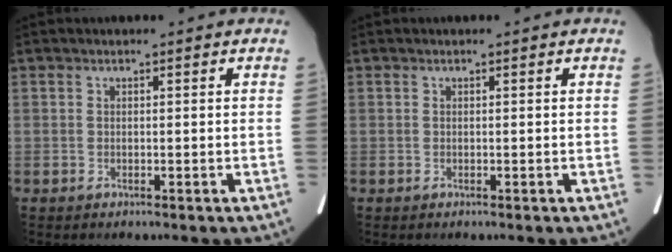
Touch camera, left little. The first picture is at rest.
{"total": 0.0}